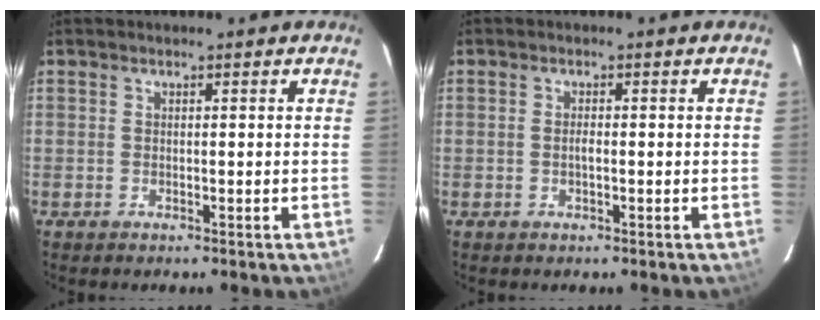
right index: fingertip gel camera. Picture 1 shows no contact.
{"total": 1.1, "force": [-0.3, 0.4, 1.0], "torque": [-0.021, 0.002, -0.006]}